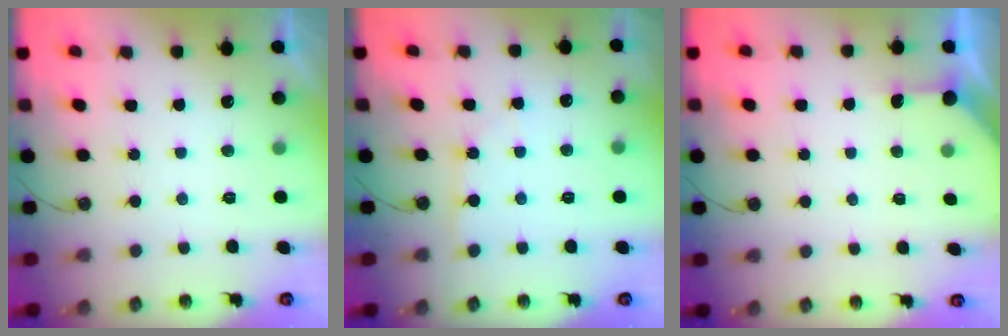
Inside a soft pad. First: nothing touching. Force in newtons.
{"total": 2.4, "press": 2.4, "slide": 0.3}
{"total": 2.4, "press": 2.4, "slide": 0.3}